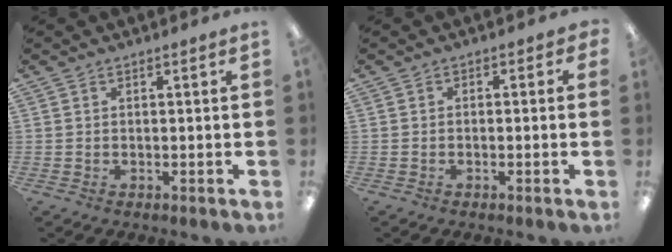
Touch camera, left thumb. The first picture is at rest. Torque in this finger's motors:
{"motor_torque": [-0.04, -0.01, -0.18, 0.07, 0.00]}